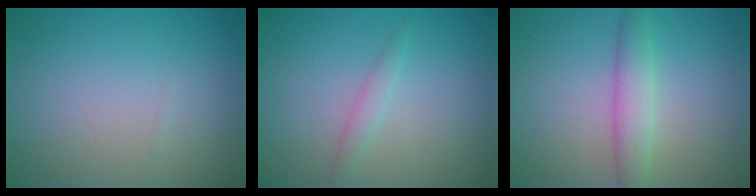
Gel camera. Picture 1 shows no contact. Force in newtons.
{"total": 1.2, "press": 1.2, "slide": 0.1}
{"total": 2.9, "press": 2.9, "slide": 0.1}